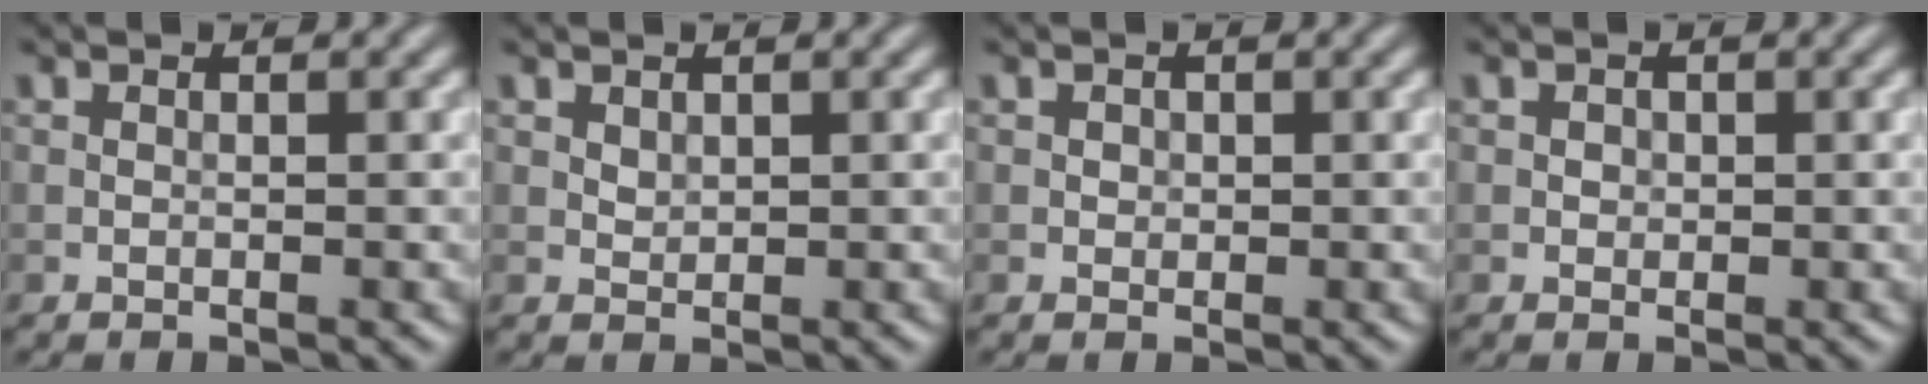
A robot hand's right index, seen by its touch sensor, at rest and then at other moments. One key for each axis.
{"total": 0.9, "fx": 0.5, "fy": 0.6, "fz": 0.4, "tx": -0.009, "ty": -0.003, "tz": 0.013}
{"total": 0.6, "fx": 0.1, "fy": 0.6, "fz": 0.2, "tx": 0.000, "ty": -0.003, "tz": 0.002}
{"total": 0.7, "fx": 0.1, "fy": 0.6, "fz": 0.2, "tx": -0.001, "ty": -0.002, "tz": 0.001}